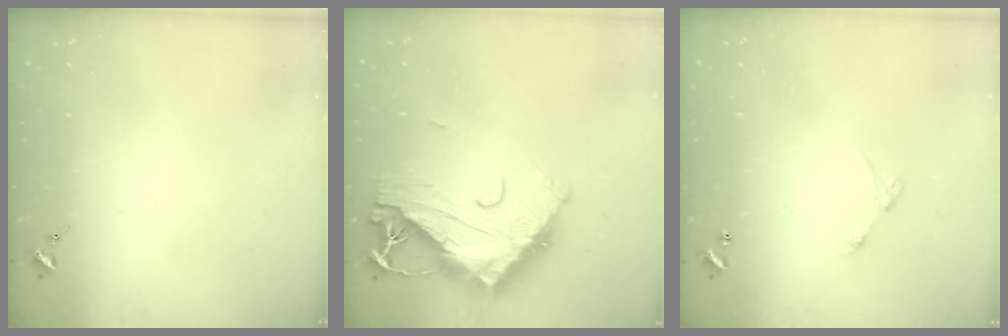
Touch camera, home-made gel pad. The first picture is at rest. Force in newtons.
{"total": 17.4, "press": 17.3, "slide": 1.6}
{"total": 4.6, "press": 4.6, "slide": 0.5}